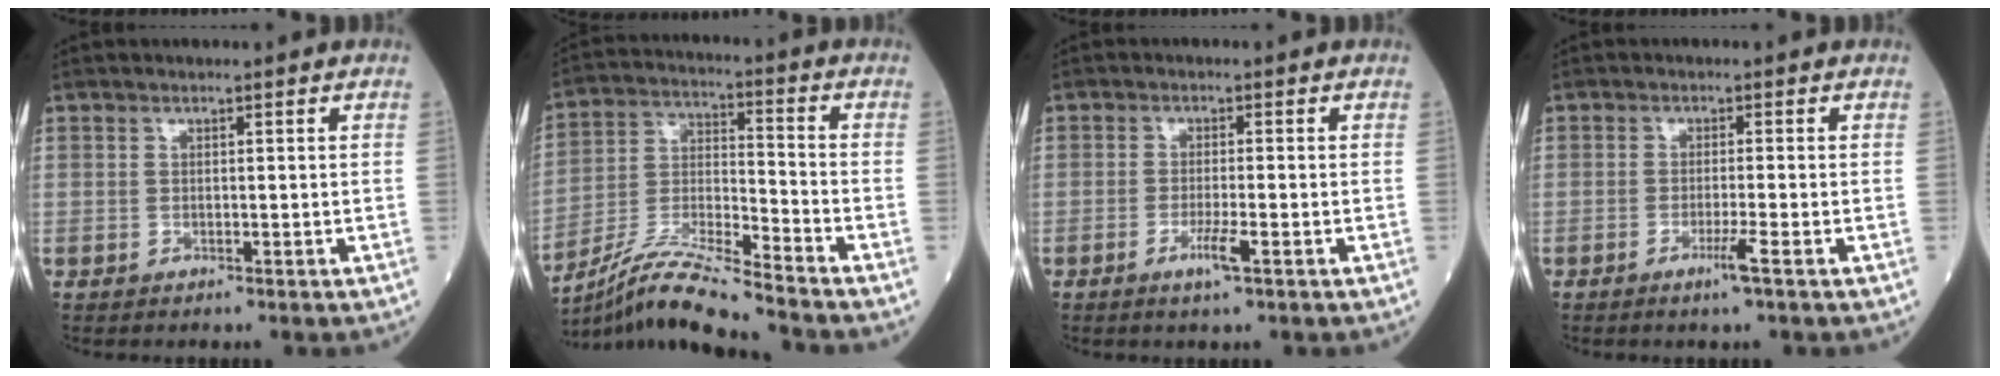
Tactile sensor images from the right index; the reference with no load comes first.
{"total": 13.1, "force": [-11.7, -0.9, 6.0], "torque": [-0.115, -0.008, -0.218]}
{"total": 3.1, "force": [-1.5, -0.1, 2.7], "torque": [-0.054, -0.005, -0.028]}
{"total": 2.6, "force": [-1.4, -0.6, 2.1], "torque": [-0.042, -0.007, -0.029]}